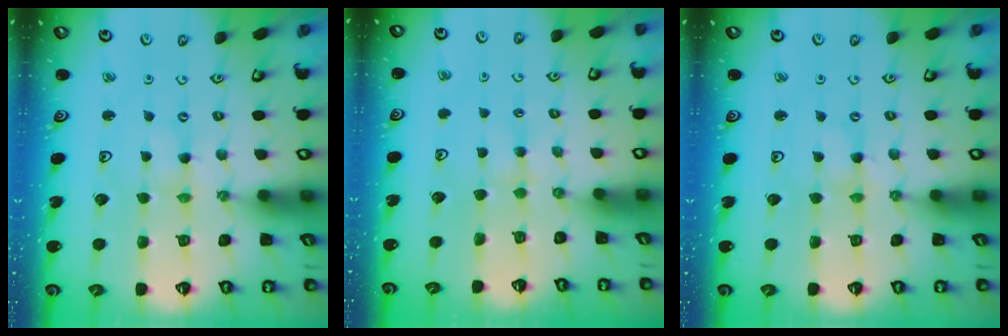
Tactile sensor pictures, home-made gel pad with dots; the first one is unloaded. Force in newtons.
{"total": 2.0, "press": 2.0, "slide": 0.4}
{"total": 0.0}